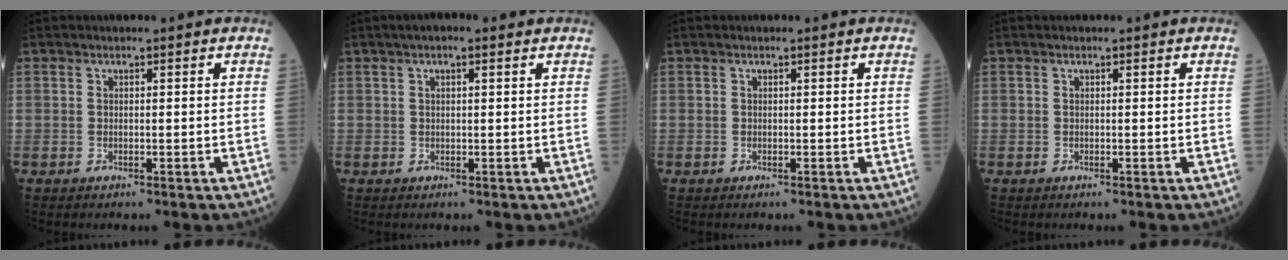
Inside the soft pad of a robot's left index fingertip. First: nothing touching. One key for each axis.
{"total": 2.6, "fx": 1.5, "fy": 0.7, "fz": 2.1, "tx": -0.040, "ty": 0.012, "tz": 0.023}
{"total": 0.0}
{"total": 0.0}